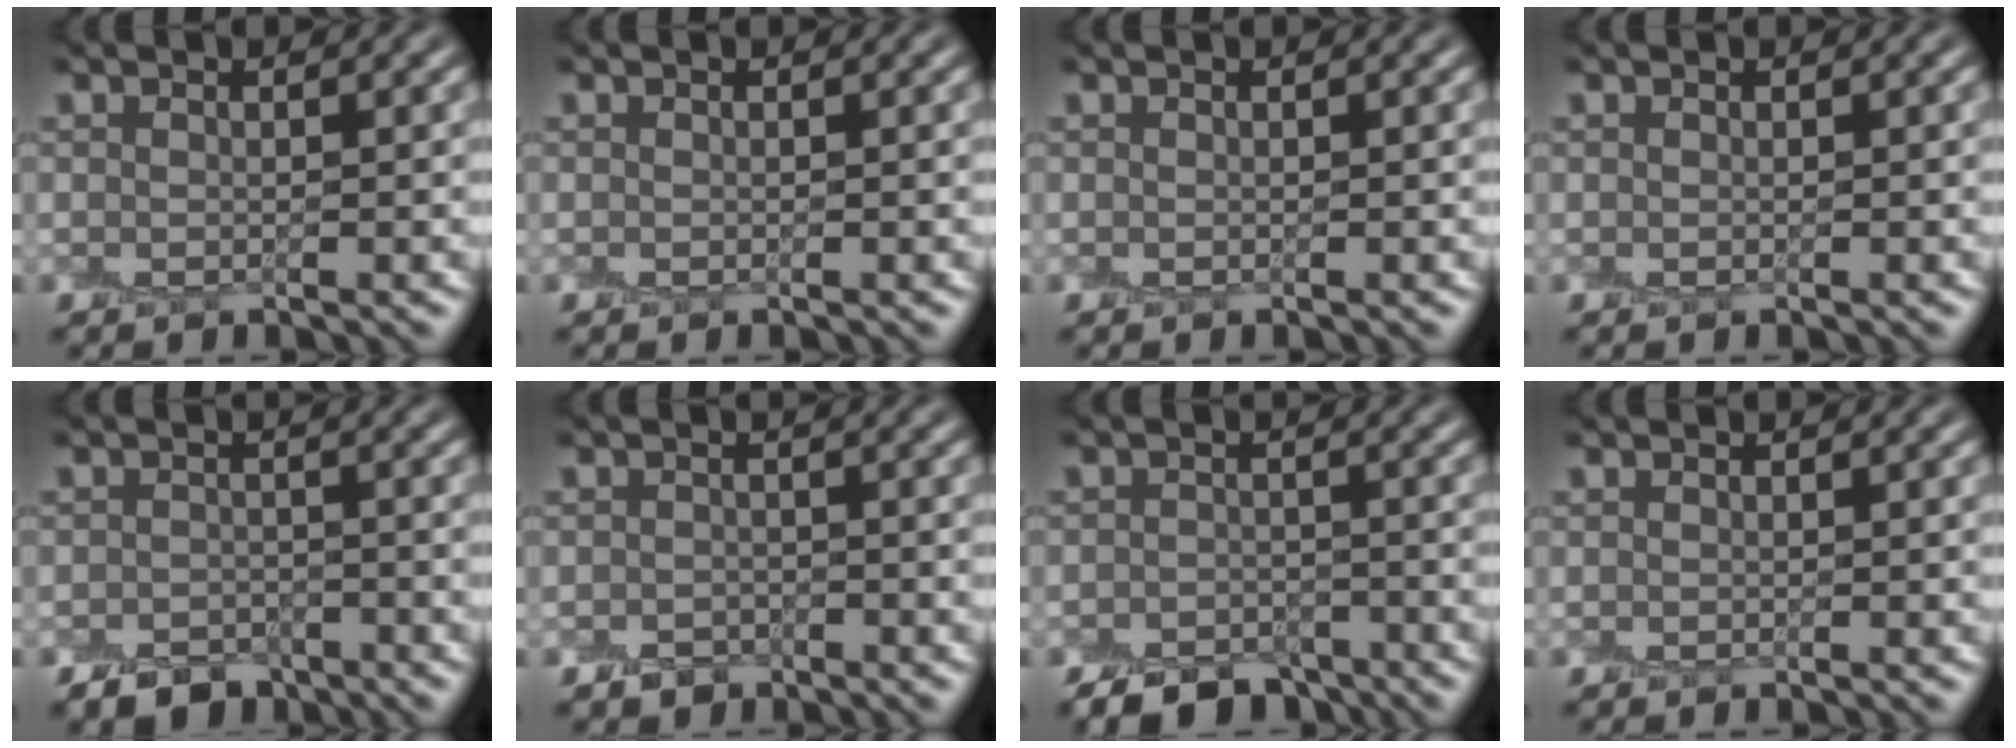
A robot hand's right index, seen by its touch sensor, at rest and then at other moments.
{"total": 0.0}
{"total": 0.0}
{"total": 0.0}
{"total": 2.9, "force": [-2.2, 1.7, 0.9], "torque": [-0.010, -0.002, -0.044]}
{"total": 1.4, "force": [-1.0, 0.9, 0.3], "torque": [-0.001, 0.000, -0.021]}
{"total": 4.5, "force": [-3.6, 2.1, 1.5], "torque": [-0.017, -0.005, -0.064]}
{"total": 0.0}